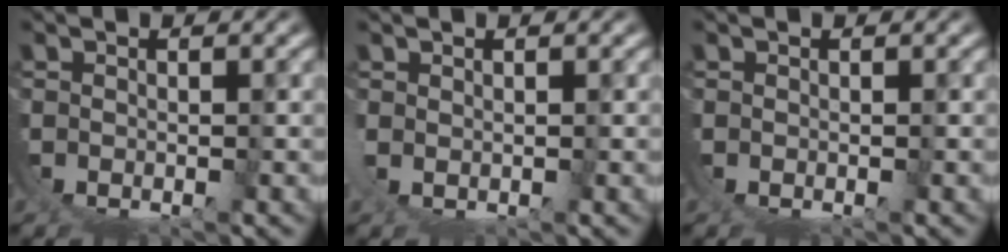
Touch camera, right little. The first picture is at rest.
{"total": 1.0, "force": [0.7, -0.2, 0.7], "torque": [-0.029, -0.013, 0.021]}
{"total": 0.0}